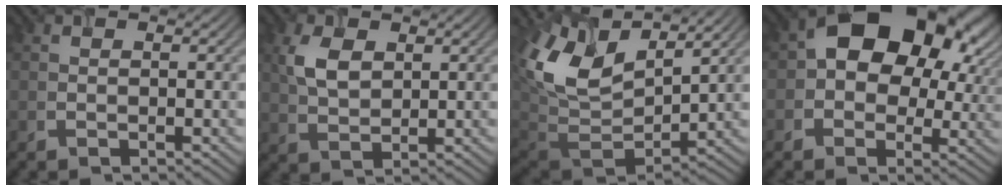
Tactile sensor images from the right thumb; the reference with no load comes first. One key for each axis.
{"total": 4.0, "fx": 1.3, "fy": 2.5, "fz": 2.8, "tx": -0.072, "ty": 0.000, "tz": 0.037}
{"total": 13.6, "fx": 5.7, "fy": 7.9, "fz": 9.5, "tx": -0.220, "ty": 0.013, "tz": 0.117}
{"total": 14.0, "fx": 3.6, "fy": 9.8, "fz": 9.4, "tx": -0.127, "ty": 0.002, "tz": 0.063}